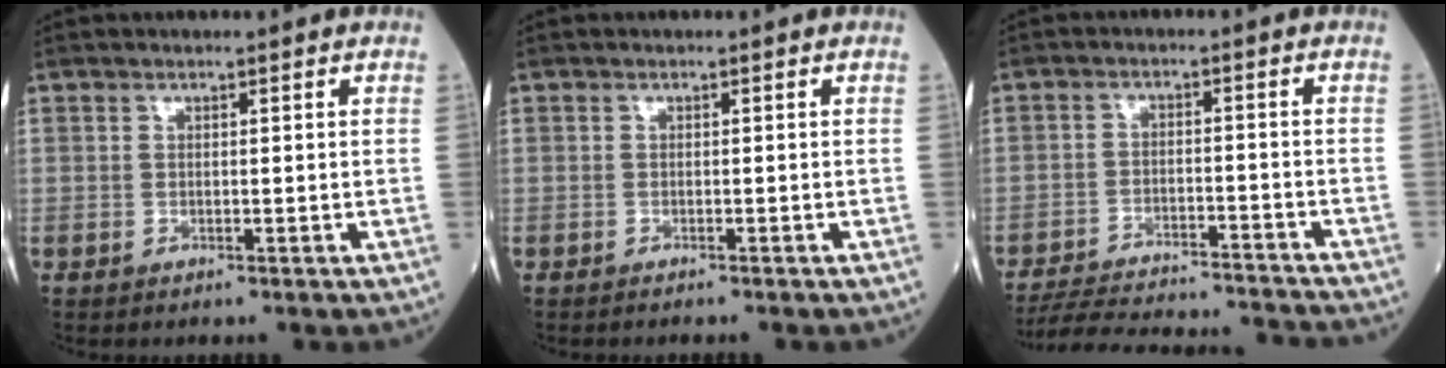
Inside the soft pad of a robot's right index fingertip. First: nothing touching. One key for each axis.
{"total": 1.6, "fx": -1.5, "fy": 0.0, "fz": 0.7, "tx": -0.011, "ty": 0.001, "tz": -0.016}
{"total": 17.9, "fx": -17.0, "fy": 1.2, "fz": 5.3, "tx": -0.106, "ty": -0.018, "tz": -0.238}